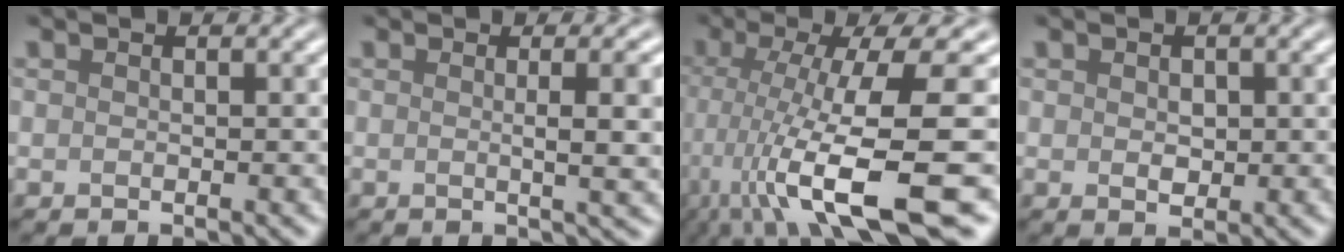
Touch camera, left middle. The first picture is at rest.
{"total": 5.1, "force": [0.5, 1.5, 4.8], "torque": [-0.050, 0.009, 0.006]}
{"total": 12.3, "force": [-4.1, 2.9, 11.2], "torque": [-0.192, -0.012, -0.062]}
{"total": 1.1, "force": [0.1, 0.9, 0.7], "torque": [-0.013, 0.000, 0.008]}